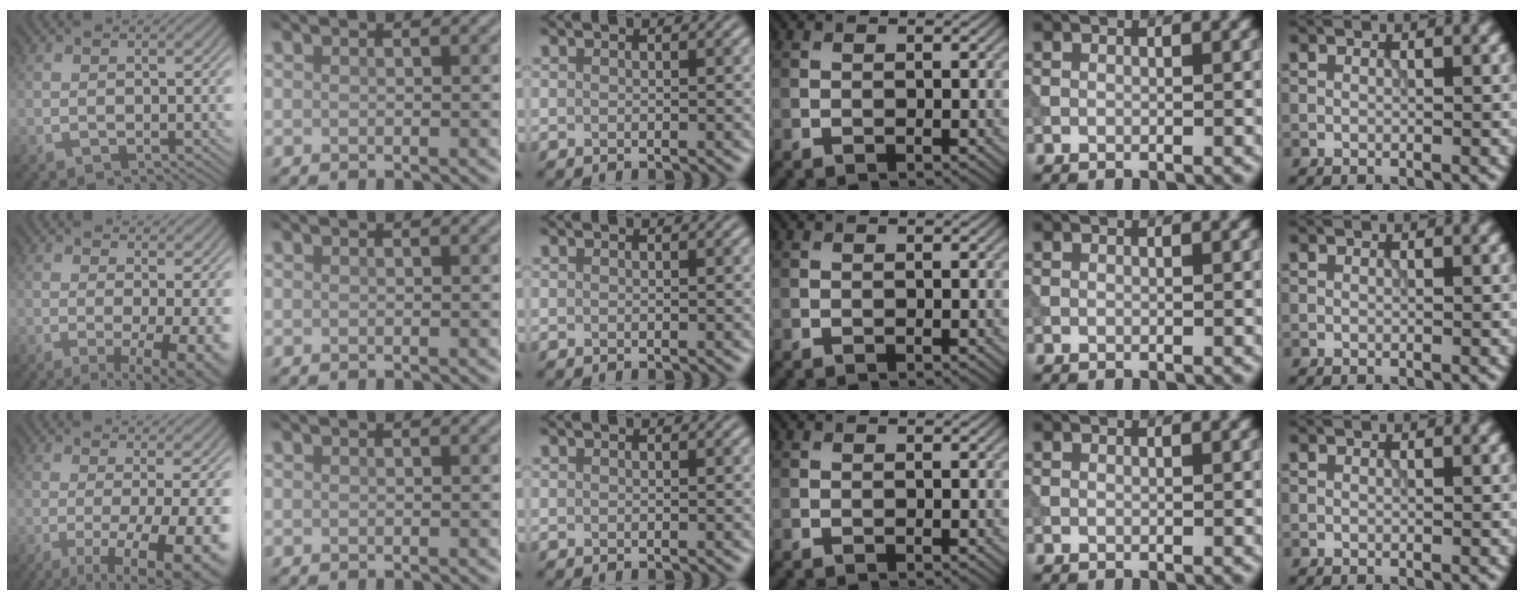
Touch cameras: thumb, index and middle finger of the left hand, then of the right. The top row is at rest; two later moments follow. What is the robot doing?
{"motion": "extract", "object": "tissue"}